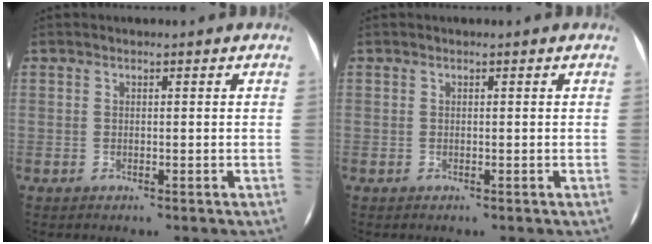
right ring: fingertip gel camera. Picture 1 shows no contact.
{"total": 0.0}